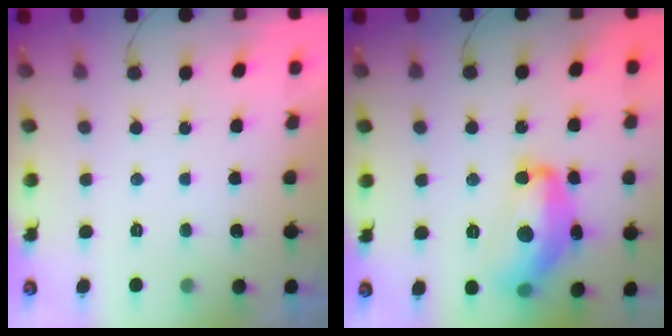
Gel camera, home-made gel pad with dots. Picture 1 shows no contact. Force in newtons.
{"total": 17.0, "press": 17.0, "slide": 0.8}